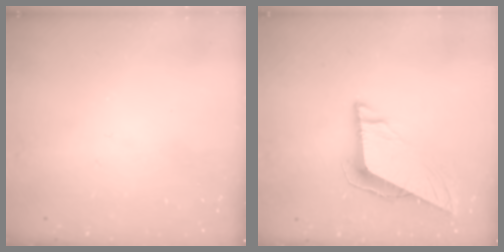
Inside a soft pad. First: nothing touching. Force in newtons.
{"total": 8.5, "press": 8.5, "slide": 0.3}